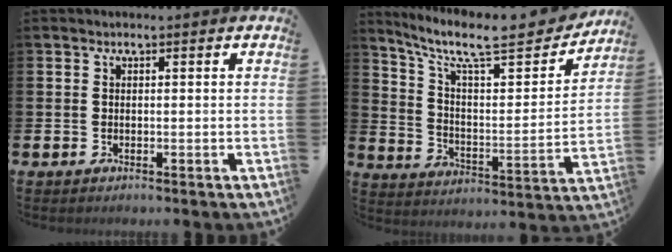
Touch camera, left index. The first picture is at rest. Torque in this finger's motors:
{"motor_torque": [-0.09, -0.75, 0.56, 0.18]}